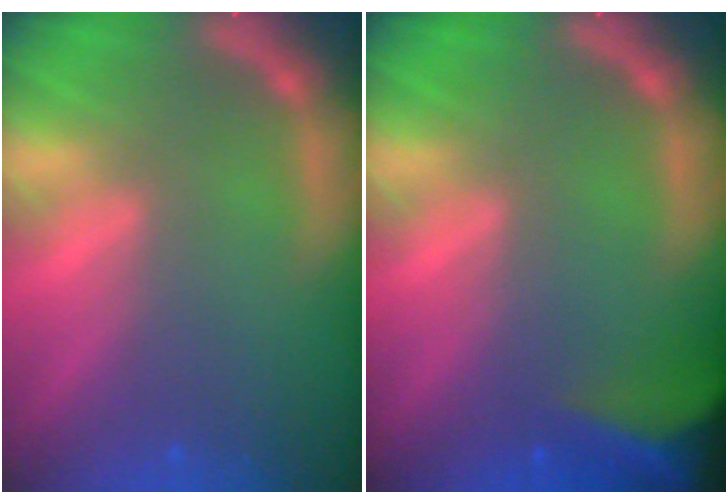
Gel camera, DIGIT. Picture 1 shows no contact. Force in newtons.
{"total": 9.5}